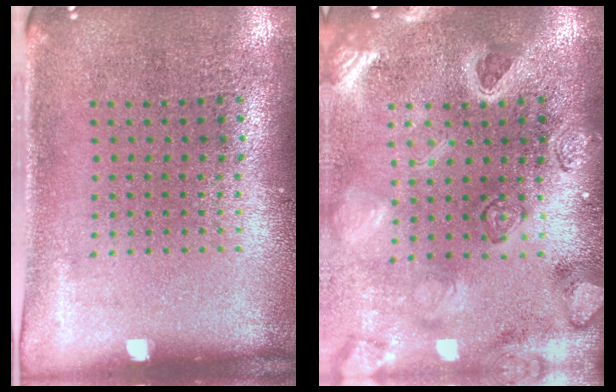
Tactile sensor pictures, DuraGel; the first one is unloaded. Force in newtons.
{"total": 3.7, "press": 3.1, "slide": 2.0}